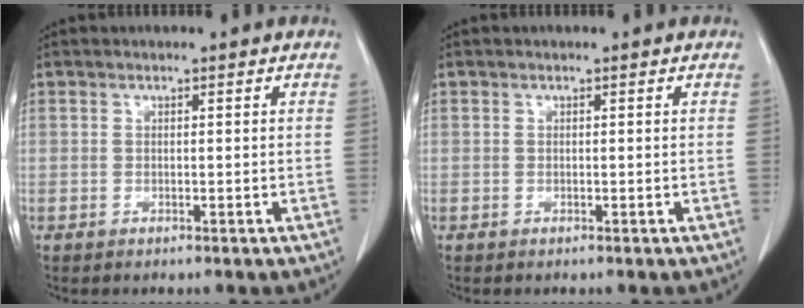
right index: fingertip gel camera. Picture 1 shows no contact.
{"total": 0.0}